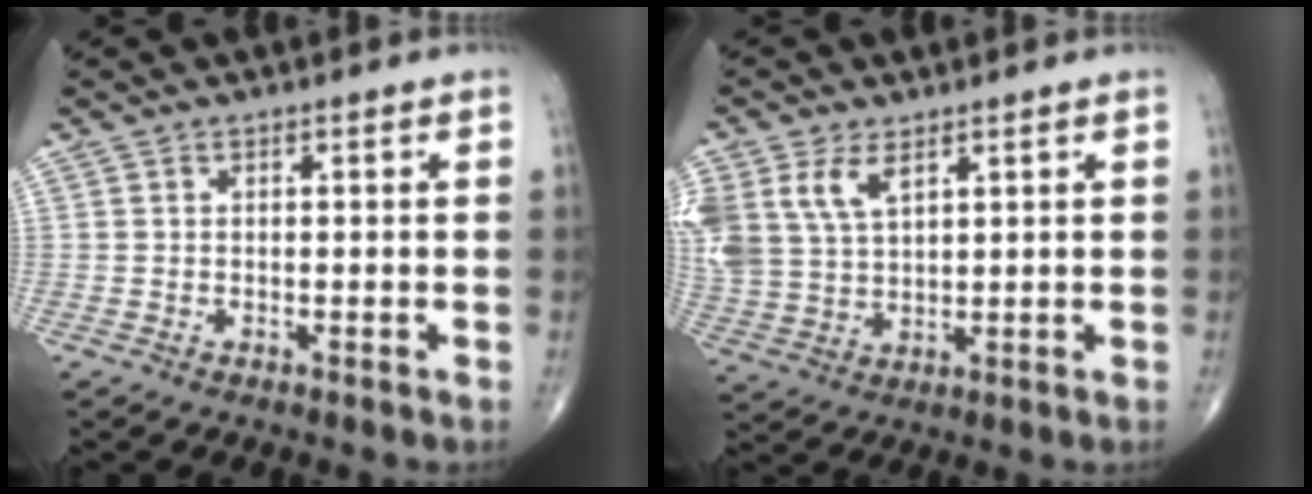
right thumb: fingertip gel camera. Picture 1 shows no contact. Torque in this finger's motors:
{"motor_torque": [0.84, 0.74, 0.95, 0.62, 0.10]}